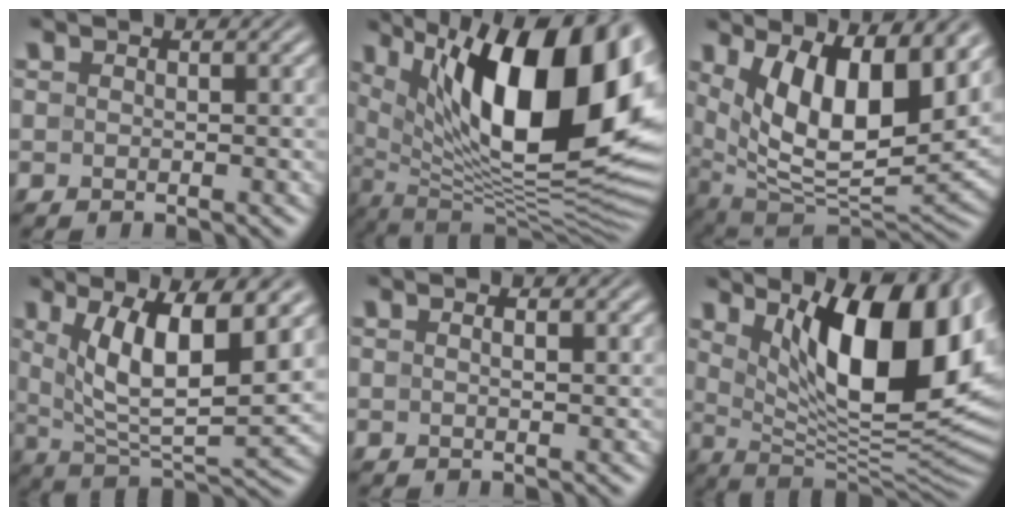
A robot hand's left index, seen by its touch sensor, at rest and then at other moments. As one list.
[{"total": 18.2, "force": [6.0, 7.7, 15.4], "torque": [-0.207, 0.003, 0.099]}, {"total": 12.9, "force": [4.6, 5.5, 10.6], "torque": [-0.165, -0.017, 0.079]}, {"total": 9.3, "force": [3.0, 3.2, 8.2], "torque": [-0.148, -0.015, 0.056]}, {"total": 1.1, "force": [0.4, 0.2, 1.0], "torque": [-0.015, -0.004, 0.006]}, {"total": 15.0, "force": [5.4, 5.6, 12.8], "torque": [-0.177, -0.009, 0.089]}]